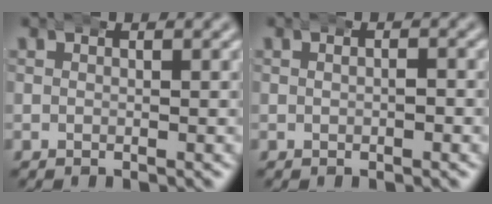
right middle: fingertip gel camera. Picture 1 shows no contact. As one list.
[{"total": 1.2, "force": [0.0, 0.8, 0.9], "torque": [-0.007, 0.006, -0.004]}]